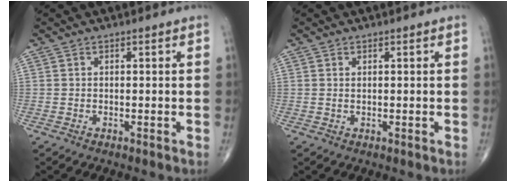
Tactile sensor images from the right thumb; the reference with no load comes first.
{"total": 0.5, "force": [0.3, 0.2, 0.4], "torque": [-0.010, 0.001, 0.006]}